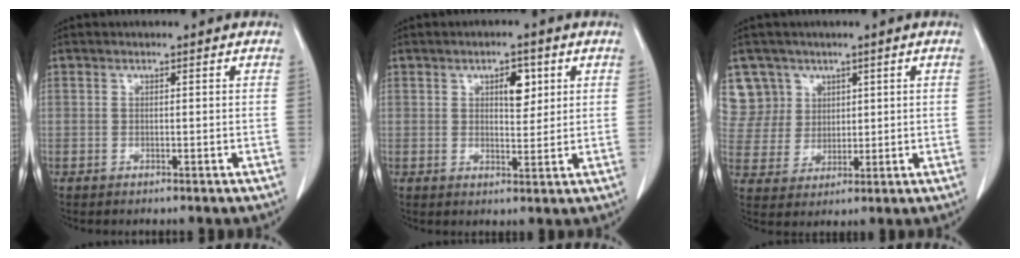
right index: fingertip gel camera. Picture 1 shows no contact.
{"total": 4.2, "force": [1.7, 1.9, 3.3], "torque": [-0.049, 0.001, 0.026]}
{"total": 7.9, "force": [4.5, 6.5, -0.4], "torque": [0.009, 0.014, 0.101]}